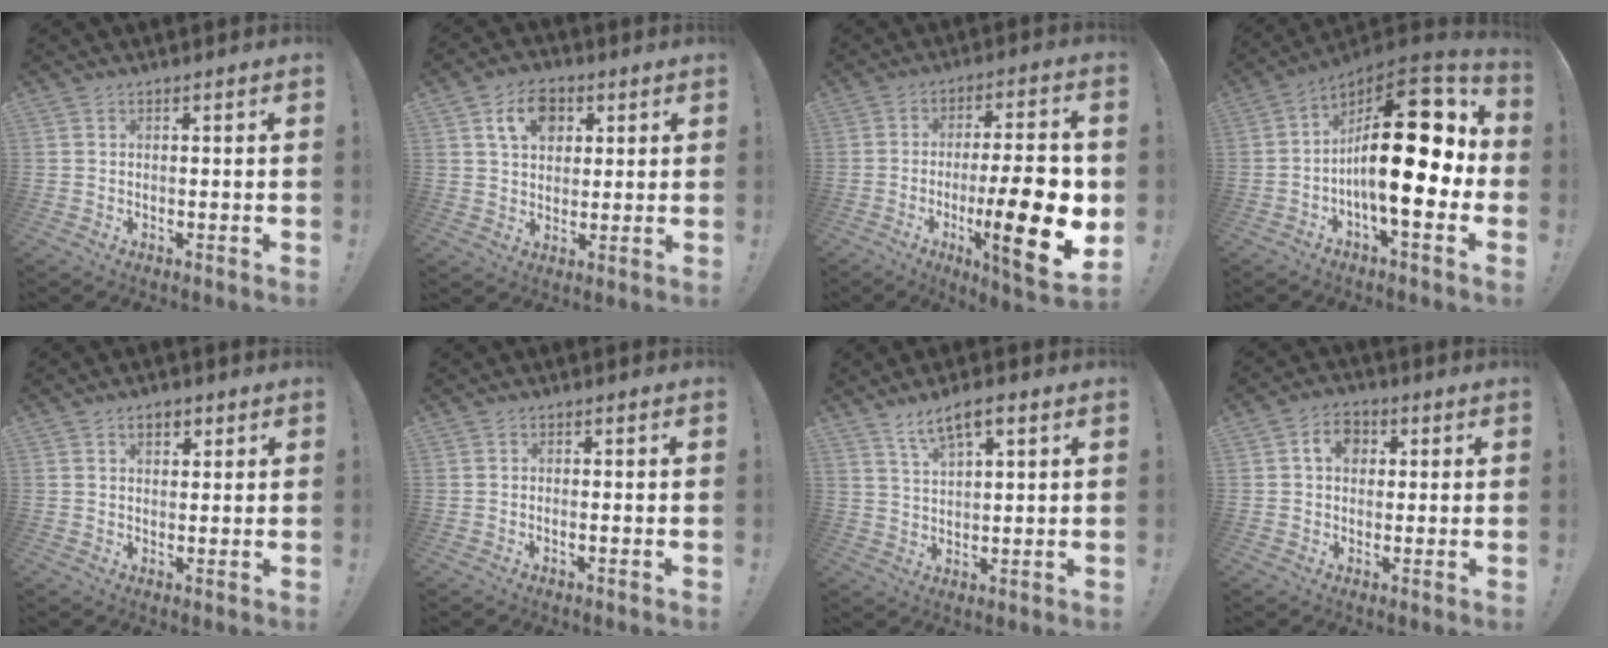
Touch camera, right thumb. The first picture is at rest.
{"total": 9.9, "force": [4.1, 7.2, 5.4], "torque": [-0.081, -0.002, 0.076]}
{"total": 21.3, "force": [-4.6, 4.7, 20.3], "torque": [-0.303, 0.008, -0.063]}
{"total": 25.0, "force": [1.0, 9.3, 23.1], "torque": [-0.363, -0.007, 0.018]}
{"total": 3.6, "force": [1.6, 2.3, 2.2], "torque": [-0.023, -0.001, 0.024]}
{"total": 0.8, "force": [-0.4, -0.2, 0.7], "torque": [-0.012, -0.002, -0.007]}
{"total": 6.5, "force": [4.1, 2.0, 4.6], "torque": [-0.086, -0.013, 0.072]}
{"total": 6.6, "force": [1.6, 5.0, 3.9], "torque": [-0.061, 0.009, 0.027]}